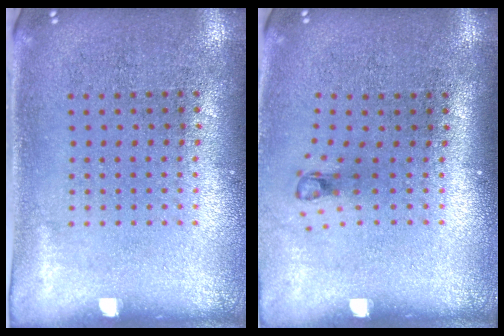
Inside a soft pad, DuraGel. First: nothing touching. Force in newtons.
{"total": 0.7, "press": 0.3, "slide": 0.6}